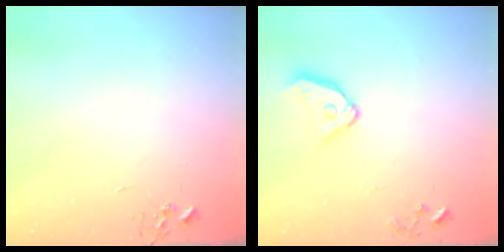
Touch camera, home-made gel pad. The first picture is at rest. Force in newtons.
{"total": 12.2, "press": 12.1, "slide": 1.5}